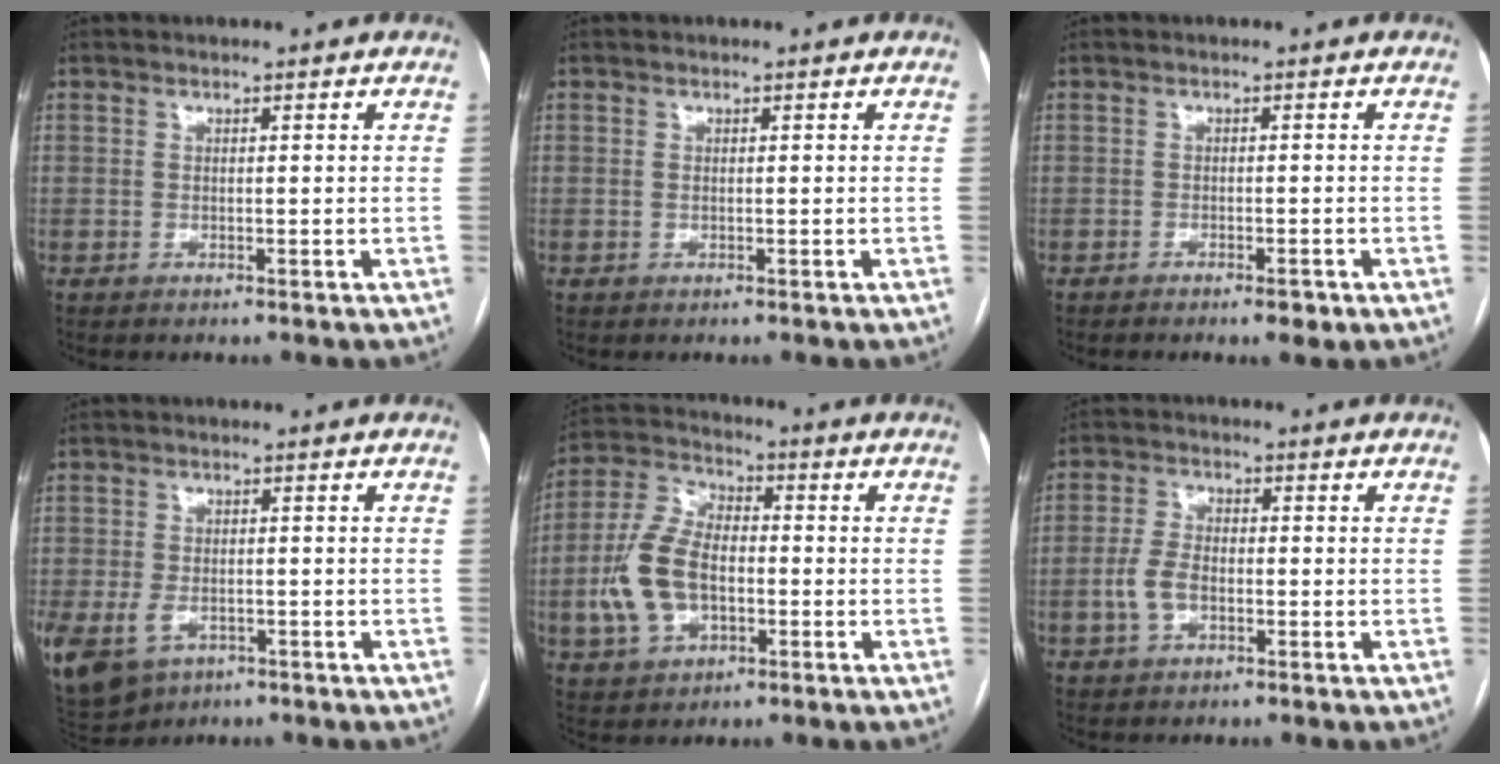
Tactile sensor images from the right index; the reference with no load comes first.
{"total": 0.0}
{"total": 2.1, "force": [-1.3, 0.5, 1.6], "torque": [-0.022, -0.001, -0.017]}
{"total": 14.1, "force": [-5.8, 10.6, 7.2], "torque": [-0.204, -0.008, -0.077]}
{"total": 12.2, "force": [-2.3, 7.2, 9.6], "torque": [-0.224, 0.019, -0.040]}
{"total": 5.0, "force": [-1.3, 2.8, 3.9], "torque": [-0.090, 0.010, -0.025]}